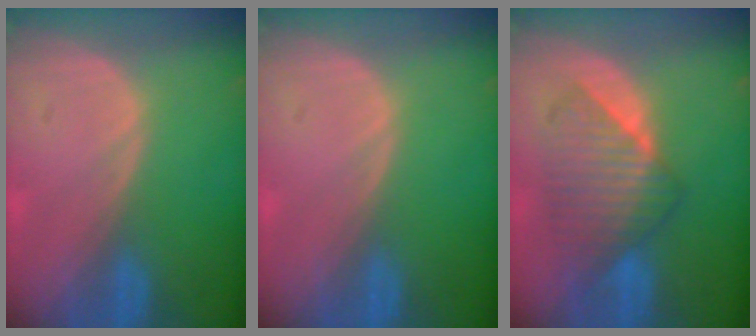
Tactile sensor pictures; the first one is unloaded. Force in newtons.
{"total": 0.0}
{"total": 7.6, "press": 7.5, "slide": 0.7}